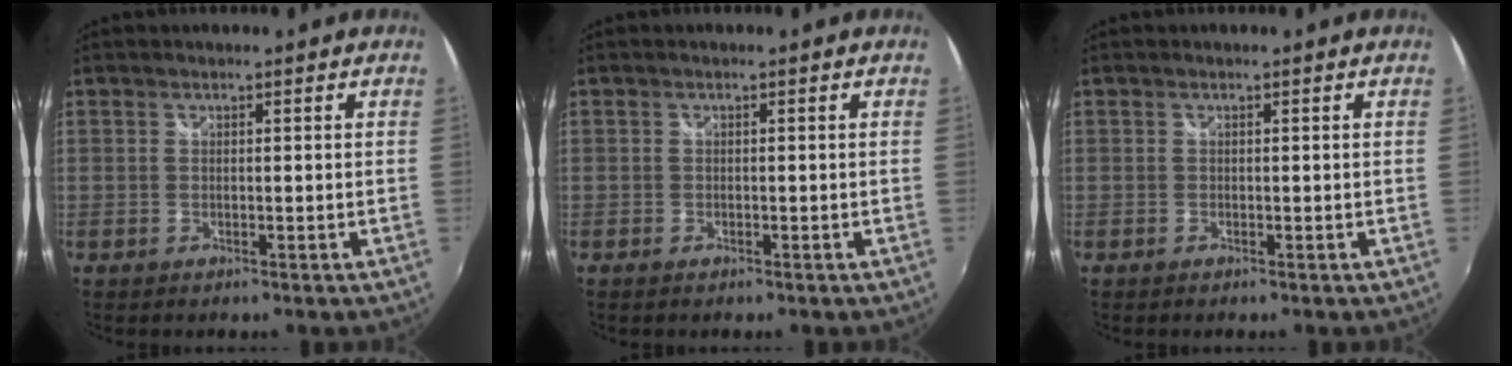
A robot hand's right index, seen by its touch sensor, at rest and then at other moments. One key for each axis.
{"total": 0.6, "fx": -0.4, "fy": 0.3, "fz": 0.2, "tx": -0.007, "ty": 0.000, "tz": -0.007}
{"total": 0.0}